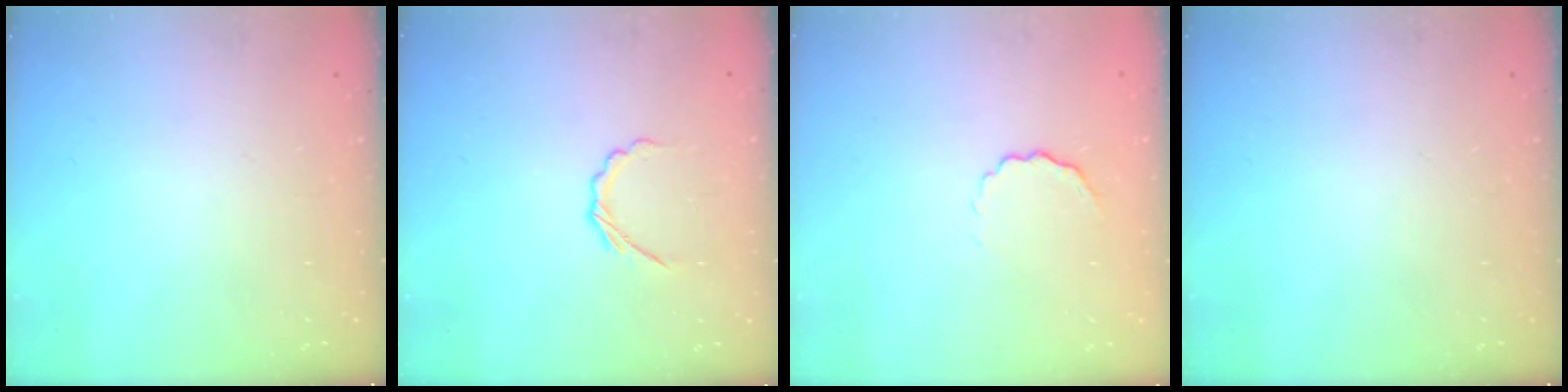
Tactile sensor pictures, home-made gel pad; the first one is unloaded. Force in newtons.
{"total": 3.2, "press": 3.0, "slide": 1.2}
{"total": 3.9, "press": 3.8, "slide": 0.7}
{"total": 0.0}